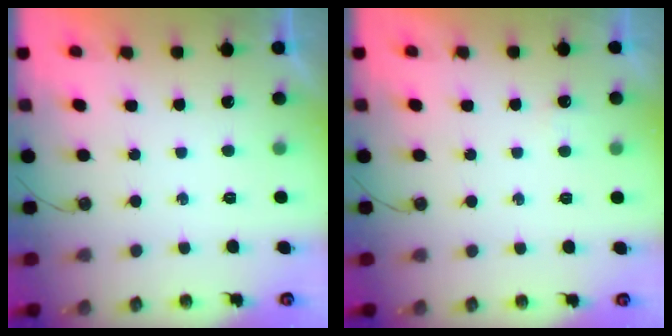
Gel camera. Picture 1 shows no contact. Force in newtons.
{"total": 3.2, "press": 3.1, "slide": 0.6}